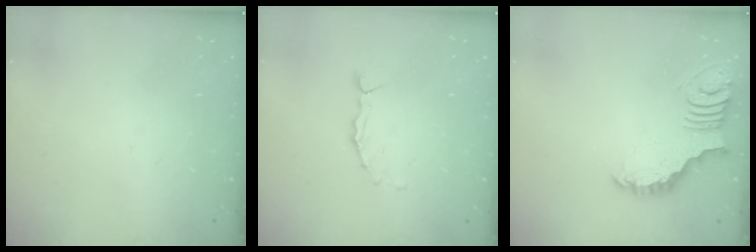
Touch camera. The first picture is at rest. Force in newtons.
{"total": 1.7, "press": 1.7, "slide": 0.2}
{"total": 3.0, "press": 3.0, "slide": 0.6}